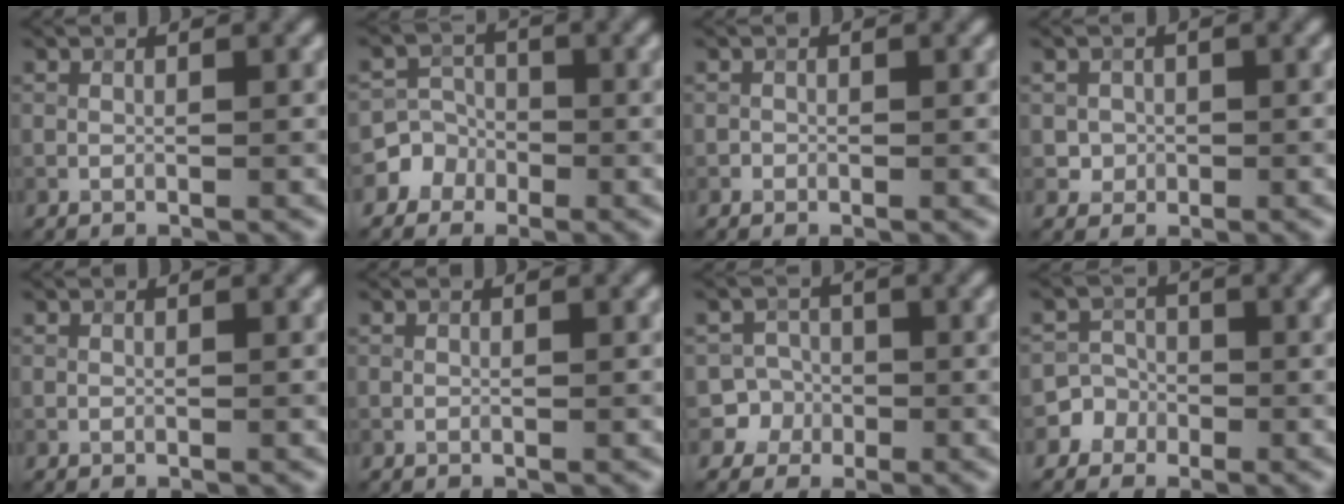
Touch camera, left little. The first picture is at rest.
{"total": 4.2, "force": [-2.2, 3.6, -0.2], "torque": [0.034, 0.006, -0.058]}
{"total": 0.5, "force": [-0.3, 0.4, -0.1], "torque": [0.003, 0.001, -0.005]}
{"total": 1.5, "force": [0.0, 1.5, 0.1], "torque": [0.014, 0.000, 0.000]}
{"total": 0.0}
{"total": 0.0}
{"total": 4.7, "force": [-1.5, 4.4, -0.2], "torque": [0.032, 0.009, -0.040]}
{"total": 3.9, "force": [-1.9, 3.3, -0.4], "torque": [0.044, 0.005, -0.049]}